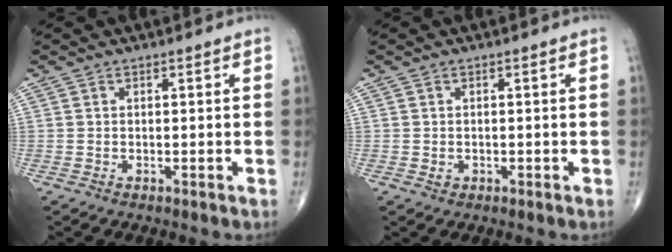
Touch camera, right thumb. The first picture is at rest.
{"total": 0.9, "force": [-0.2, 0.8, 0.4], "torque": [-0.005, 0.000, -0.001]}